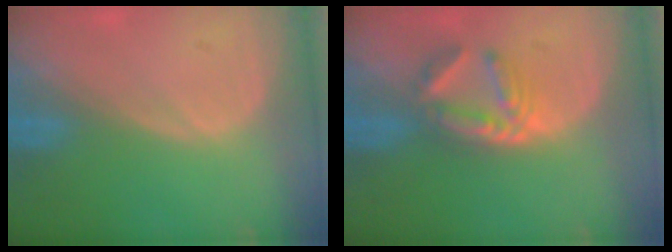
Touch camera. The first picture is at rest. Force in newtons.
{"total": 6.0, "press": 5.3, "slide": 2.8}